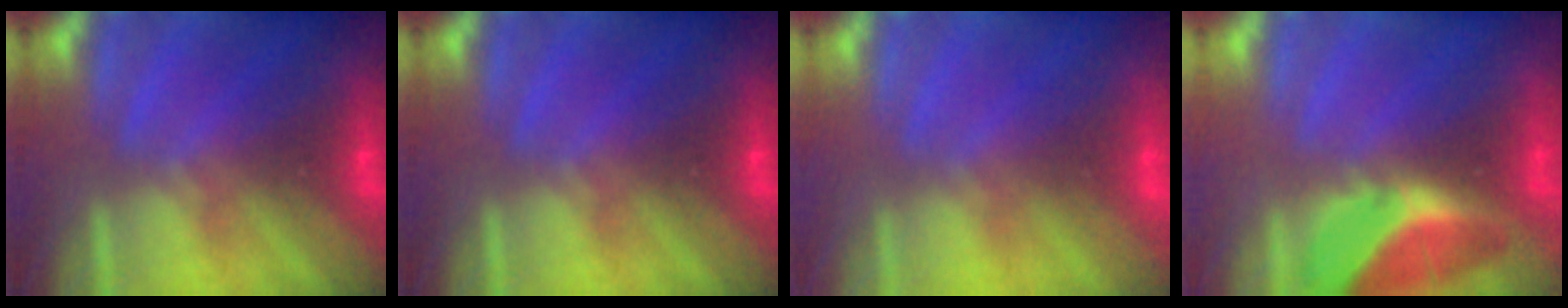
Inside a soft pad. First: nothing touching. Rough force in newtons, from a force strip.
{"total": 0.0}
{"total": 1.4}
{"total": 2.1}